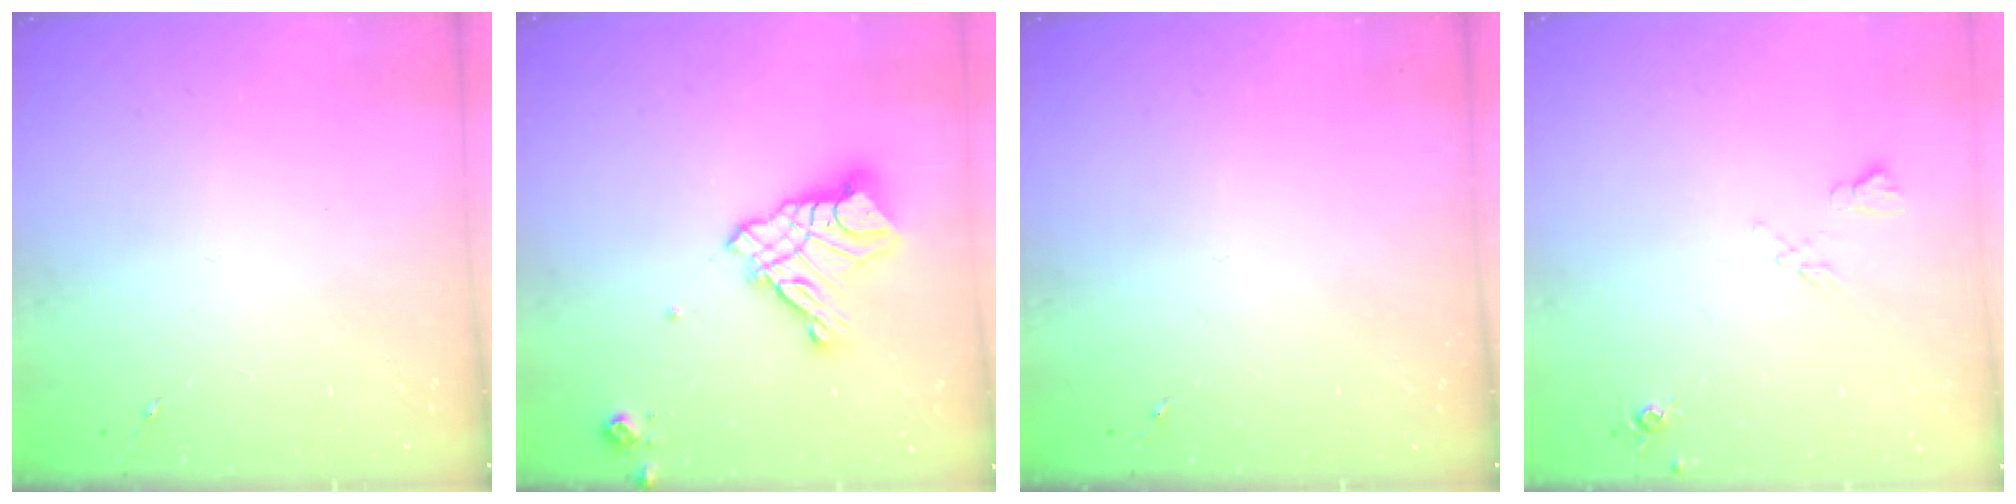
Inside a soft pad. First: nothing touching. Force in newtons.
{"total": 14.4, "press": 14.3, "slide": 1.5}
{"total": 0.0}
{"total": 6.2, "press": 6.2, "slide": 1.0}